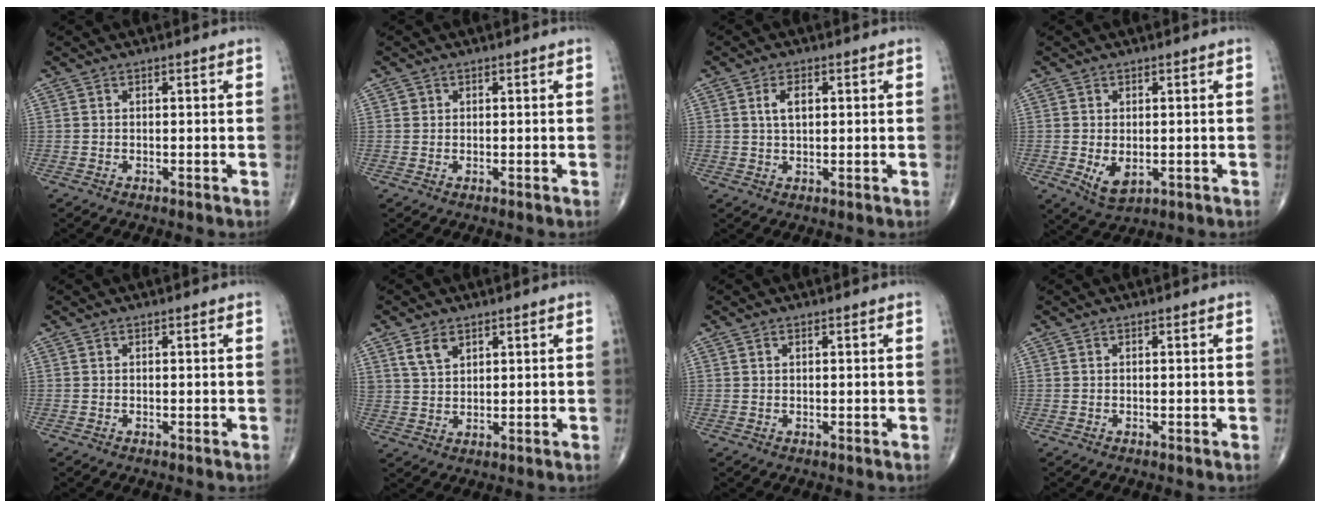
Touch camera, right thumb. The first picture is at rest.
{"total": 0.8, "force": [0.2, 0.8, 0.1], "torque": [0.005, 0.001, 0.003]}
{"total": 3.7, "force": [1.0, 2.0, 3.0], "torque": [-0.053, 0.001, 0.018]}
{"total": 4.8, "force": [-0.8, 2.9, 3.8], "torque": [-0.062, -0.012, -0.002]}
{"total": 0.0}
{"total": 4.3, "force": [2.6, 2.5, 2.3], "torque": [-0.032, -0.012, 0.054]}
{"total": 0.6, "force": [0.3, 0.3, 0.4], "torque": [-0.007, 0.001, 0.005]}
{"total": 0.0}